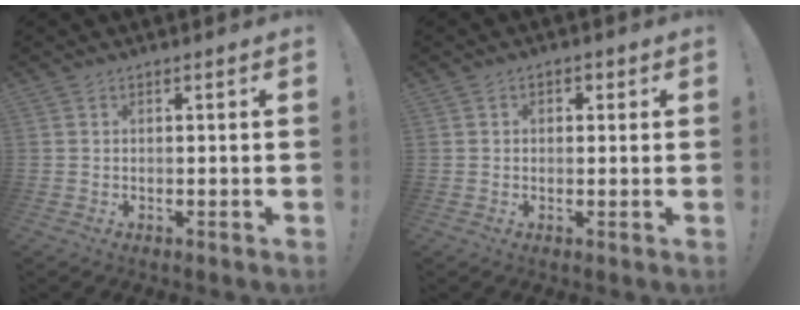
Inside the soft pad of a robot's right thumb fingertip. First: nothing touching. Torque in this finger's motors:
{"motor_torque": [0.07, -0.20, -0.08, 0.37, 0.06]}